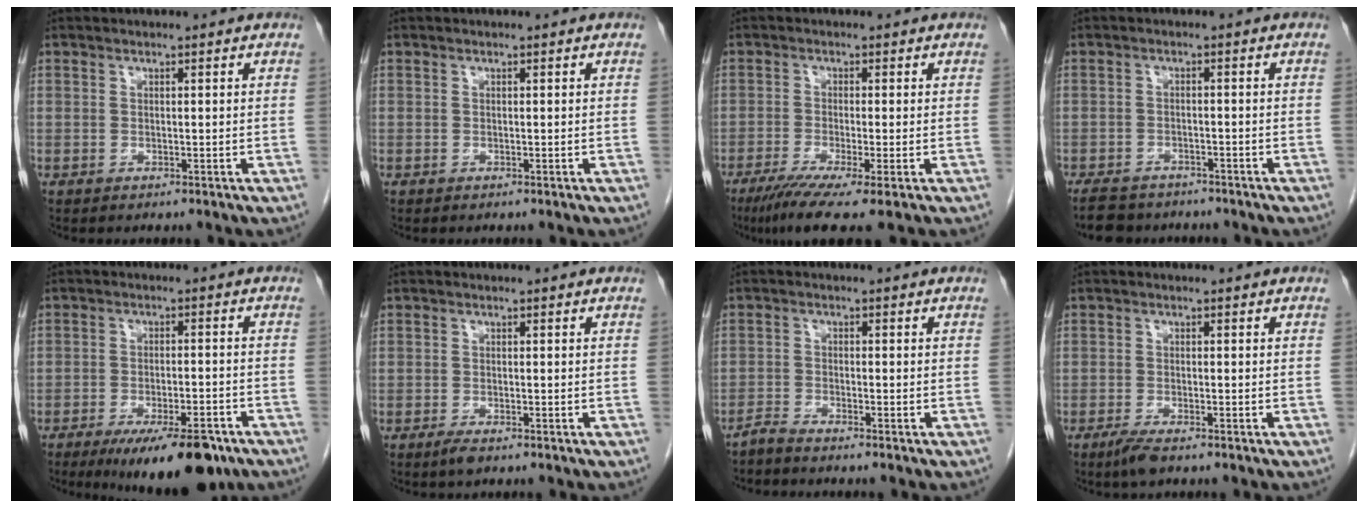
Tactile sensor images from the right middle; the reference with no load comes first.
{"total": 0.0}
{"total": 7.3, "force": [-4.6, 0.0, 5.7], "torque": [-0.092, -0.020, -0.076]}
{"total": 7.7, "force": [-6.6, 3.1, 2.4], "torque": [-0.040, -0.005, -0.097]}
{"total": 11.6, "force": [-8.0, 3.3, 7.7], "torque": [-0.099, -0.010, -0.121]}
{"total": 1.6, "force": [-1.1, 0.4, 1.1], "torque": [-0.028, -0.004, -0.019]}
{"total": 1.9, "force": [-1.9, -0.2, 0.3], "torque": [-0.005, -0.004, -0.039]}
{"total": 2.7, "force": [-1.9, 0.4, 1.8], "torque": [-0.044, -0.007, -0.037]}